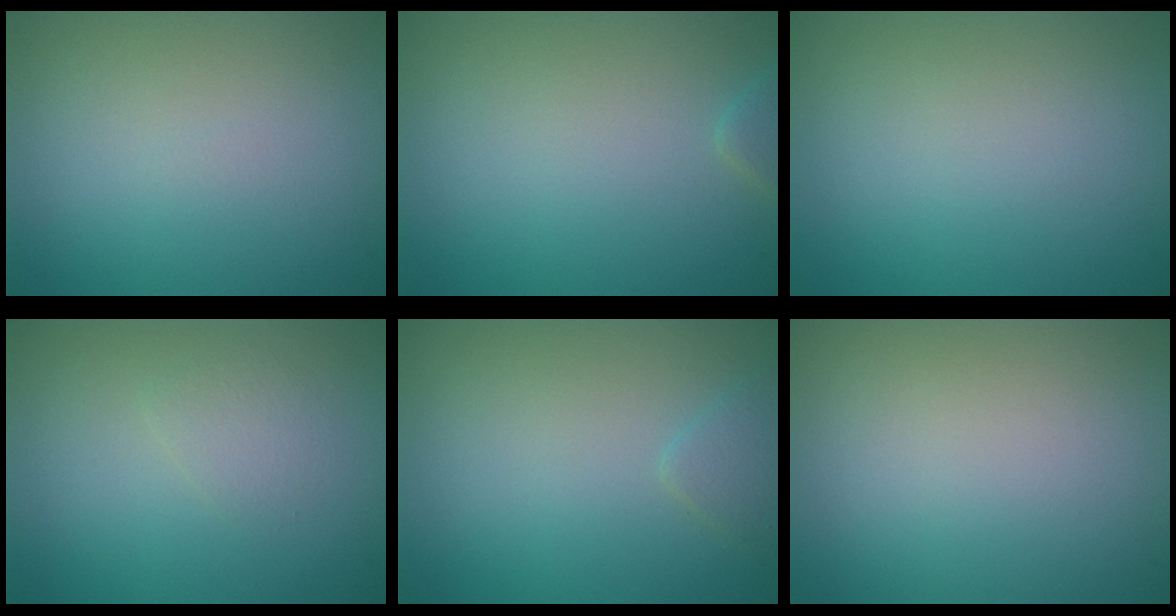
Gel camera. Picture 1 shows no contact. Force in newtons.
{"total": 1.0, "press": 1.0, "slide": 0.1}
{"total": 0.0}
{"total": 1.1, "press": 1.1, "slide": 0.0}
{"total": 1.1, "press": 1.1, "slide": 0.1}
{"total": 0.0}